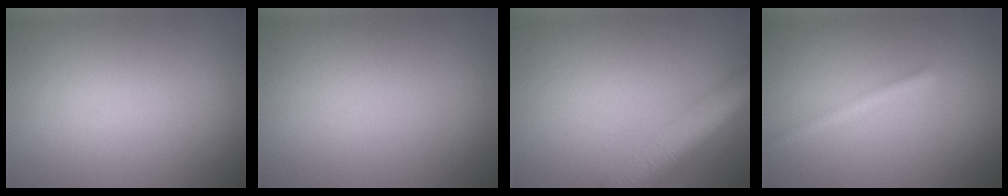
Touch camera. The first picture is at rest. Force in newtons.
{"total": 0.0}
{"total": 7.3, "press": 7.3, "slide": 0.5}
{"total": 2.1, "press": 2.1, "slide": 0.1}